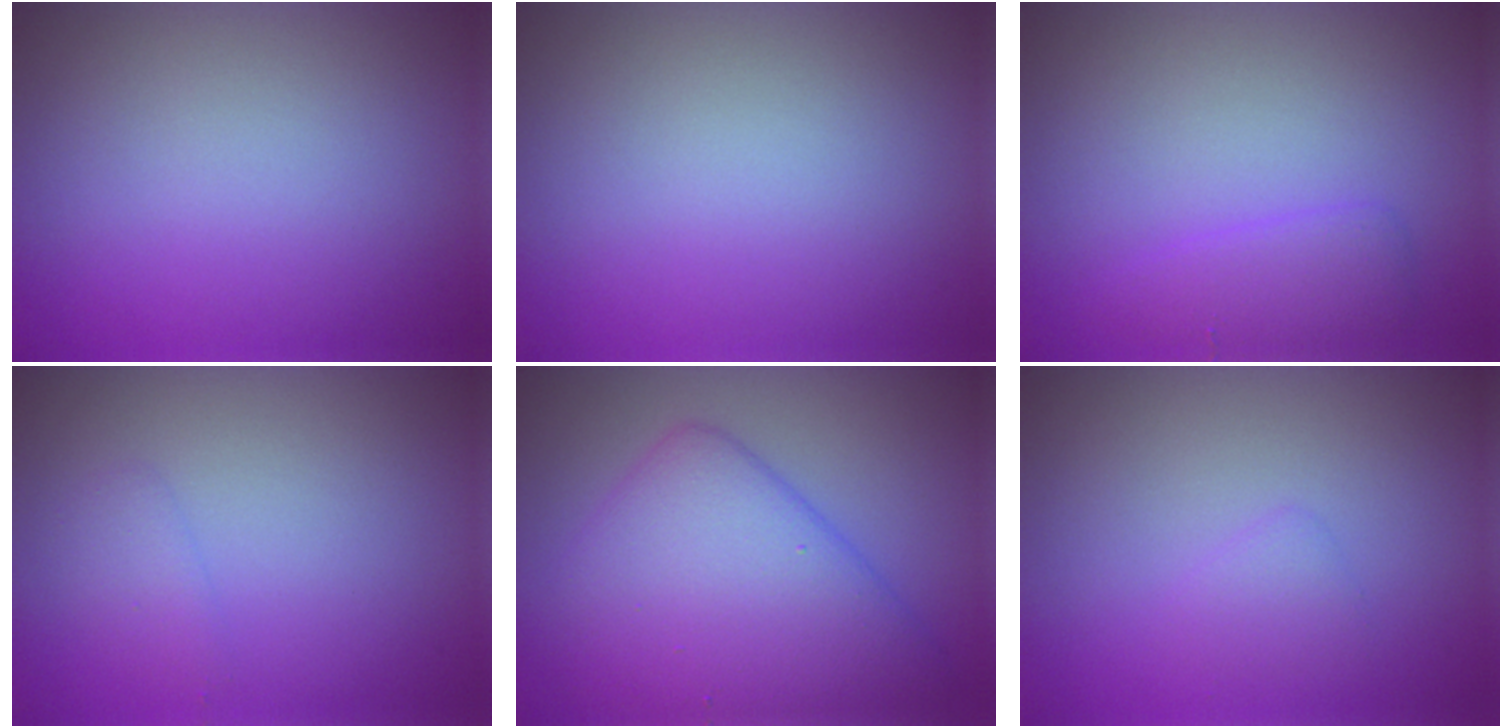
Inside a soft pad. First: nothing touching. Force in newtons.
{"total": 0.0}
{"total": 2.1, "press": 2.1, "slide": 0.2}
{"total": 1.2, "press": 1.2, "slide": 0.1}
{"total": 8.0, "press": 8.0, "slide": 0.2}
{"total": 1.0, "press": 1.0, "slide": 0.1}